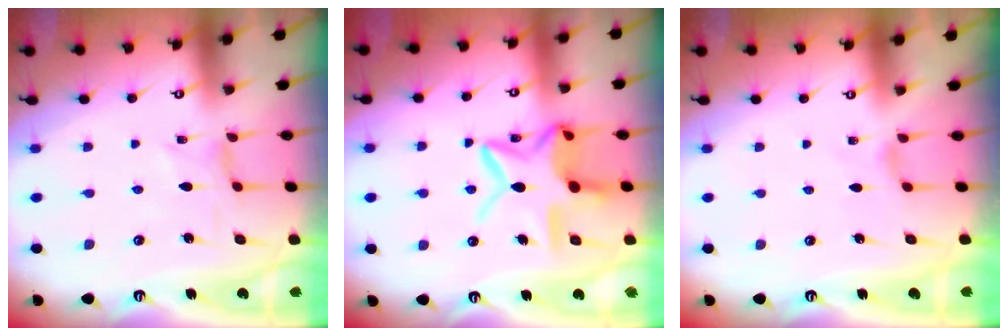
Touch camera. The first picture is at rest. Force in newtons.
{"total": 15.4, "press": 15.3, "slide": 1.4}
{"total": 0.7, "press": 0.6, "slide": 0.3}